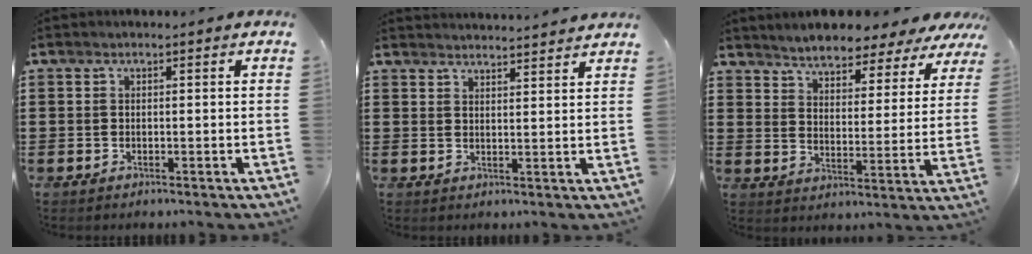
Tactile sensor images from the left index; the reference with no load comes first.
{"total": 2.7, "force": [2.7, -0.5, -0.2], "torque": [-0.004, -0.013, 0.051]}
{"total": 4.9, "force": [4.9, 0.4, 0.4], "torque": [-0.037, -0.035, 0.082]}